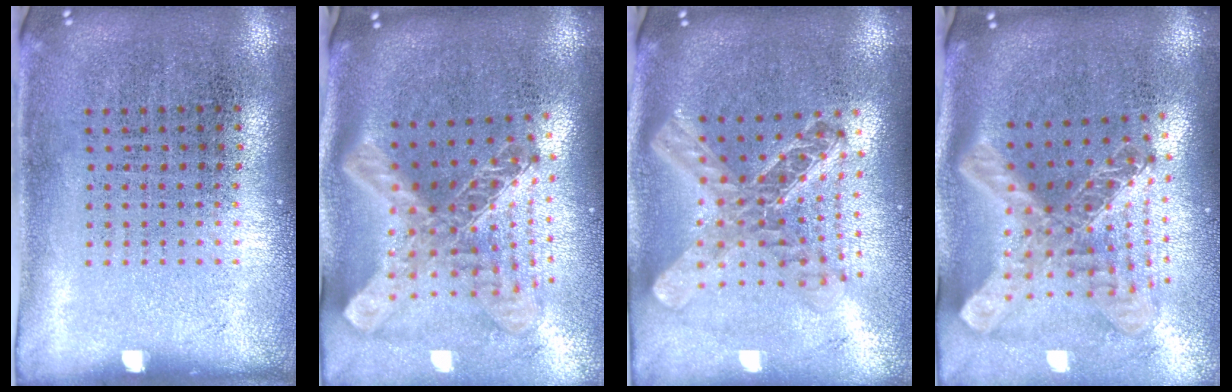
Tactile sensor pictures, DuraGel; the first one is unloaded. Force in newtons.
{"total": 2.8, "press": 1.9, "slide": 2.1}
{"total": 2.3, "press": 1.8, "slide": 1.4}
{"total": 2.8, "press": 2.0, "slide": 2.0}